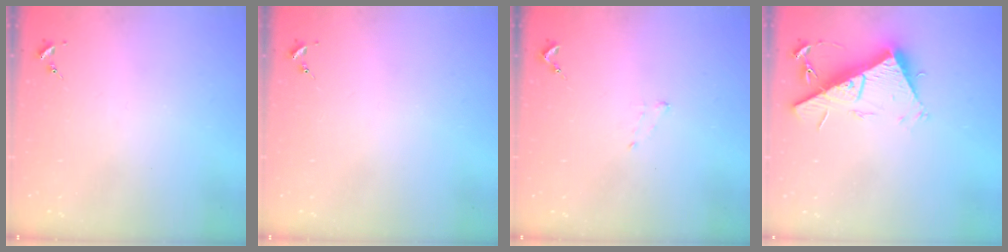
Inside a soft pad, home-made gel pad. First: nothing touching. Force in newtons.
{"total": 0.0}
{"total": 3.8, "press": 3.8, "slide": 0.5}
{"total": 17.5, "press": 17.5, "slide": 0.4}